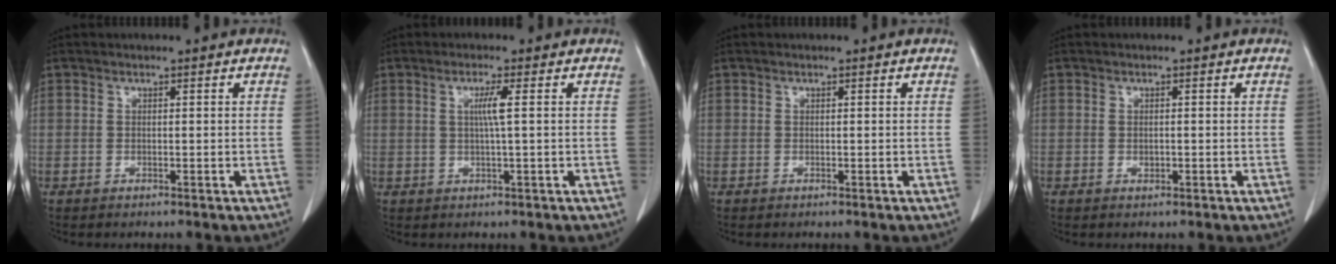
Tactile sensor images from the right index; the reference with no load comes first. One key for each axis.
{"total": 2.9, "fx": 0.6, "fy": -0.5, "fz": 2.8, "tx": -0.054, "ty": -0.002, "tz": 0.011}
{"total": 0.0}
{"total": 0.7, "fx": -0.1, "fy": 0.5, "fz": 0.4, "tx": -0.006, "ty": 0.001, "tz": -0.001}